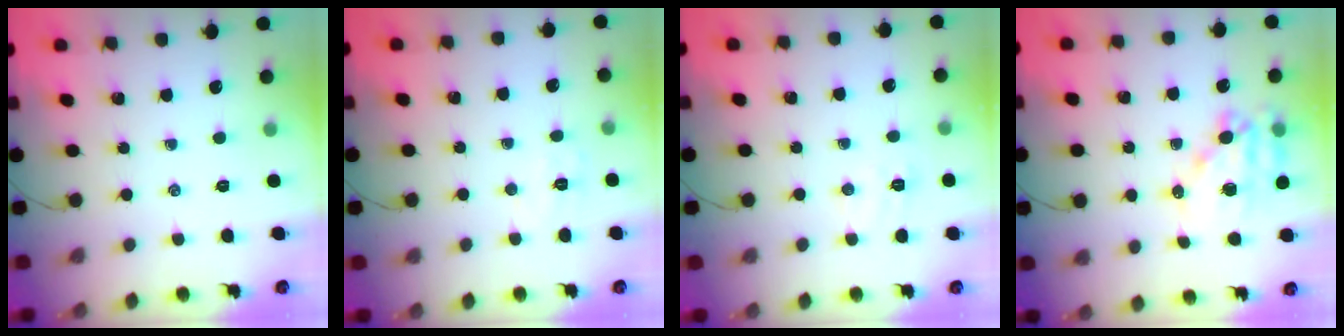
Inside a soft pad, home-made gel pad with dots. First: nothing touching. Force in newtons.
{"total": 5.4, "press": 5.2, "slide": 1.1}
{"total": 4.8, "press": 4.7, "slide": 1.0}
{"total": 12.0, "press": 11.7, "slide": 3.0}